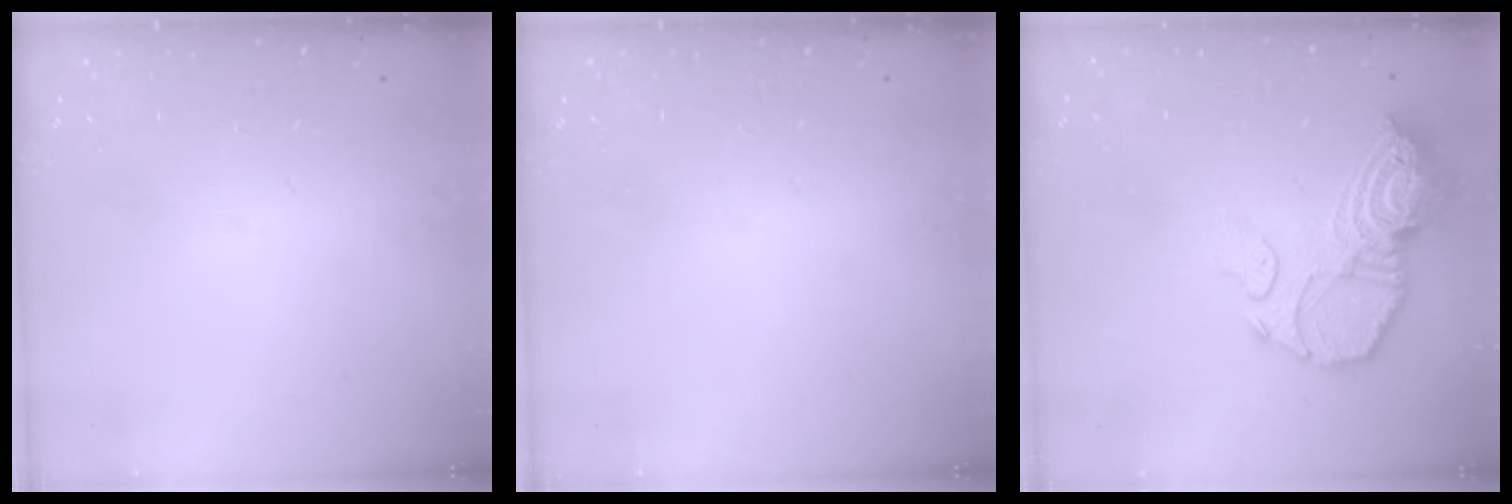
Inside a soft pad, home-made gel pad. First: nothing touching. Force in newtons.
{"total": 0.0}
{"total": 12.7, "press": 12.6, "slide": 1.1}